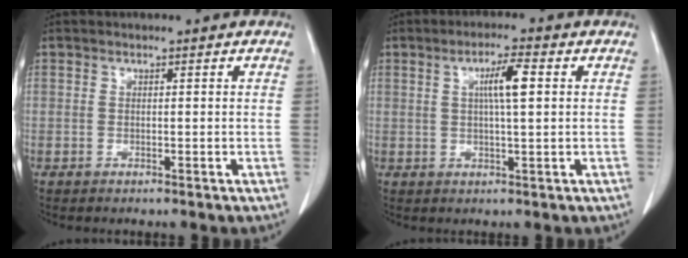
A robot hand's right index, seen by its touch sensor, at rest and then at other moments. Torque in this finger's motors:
{"motor_torque": [0.67, 0.14, 0.34, 0.11]}